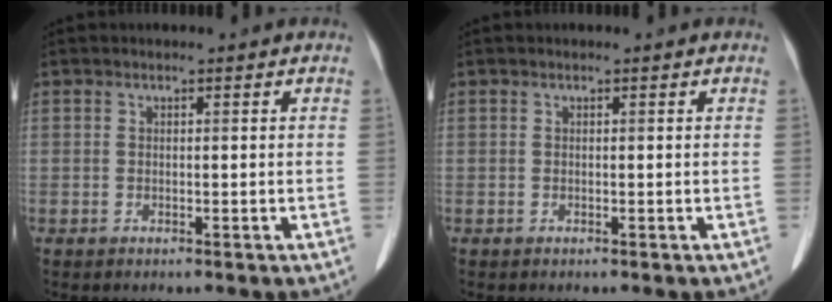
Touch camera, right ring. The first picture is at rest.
{"total": 0.0}